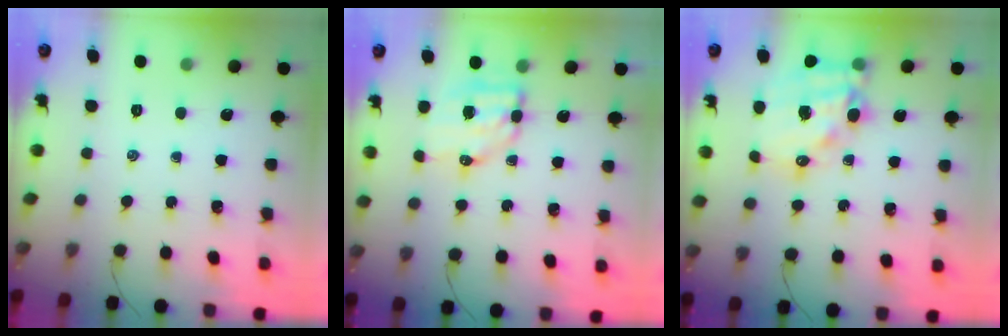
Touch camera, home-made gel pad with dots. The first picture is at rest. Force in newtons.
{"total": 6.9, "press": 6.8, "slide": 1.2}
{"total": 16.5, "press": 16.1, "slide": 3.4}